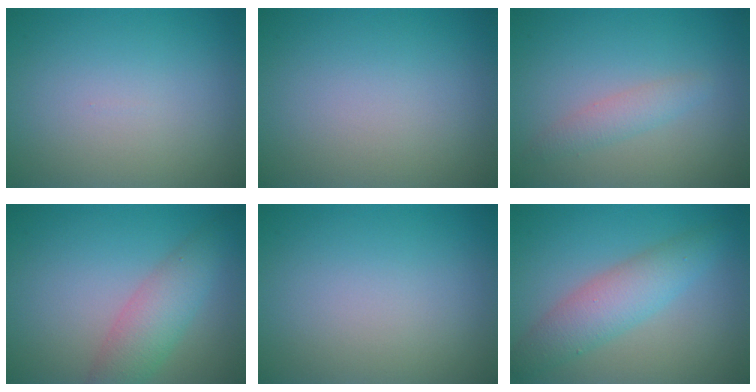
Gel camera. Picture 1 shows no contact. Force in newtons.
{"total": 0.0}
{"total": 1.7, "press": 1.7, "slide": 0.1}
{"total": 4.1, "press": 4.1, "slide": 0.0}
{"total": 0.0}
{"total": 4.3, "press": 4.3, "slide": 0.1}